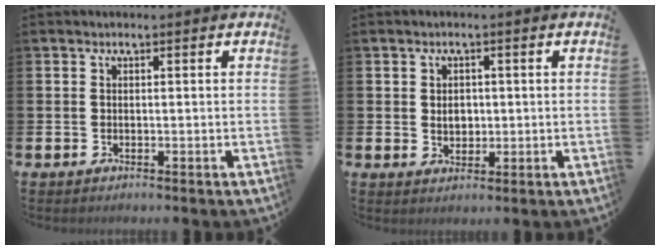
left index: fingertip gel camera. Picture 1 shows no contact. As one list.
[{"total": 2.3, "force": [0.4, 1.8, 1.4], "torque": [-0.012, 0.001, 0.002]}]